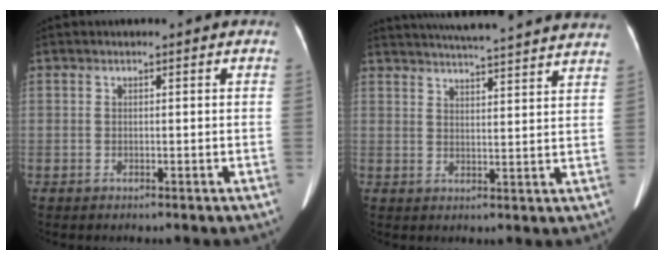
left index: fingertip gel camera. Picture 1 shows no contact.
{"total": 23.5, "force": [21.9, 0.6, 8.5], "torque": [-0.136, -0.012, 0.272]}